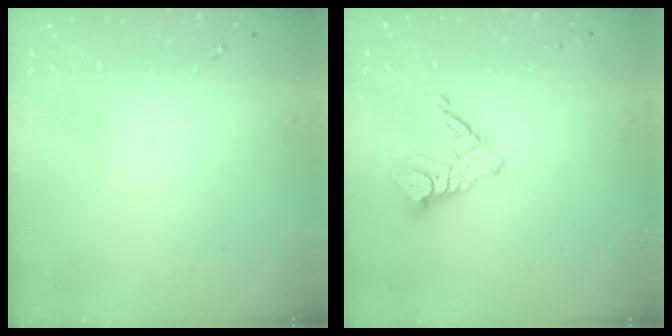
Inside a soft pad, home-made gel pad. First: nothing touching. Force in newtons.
{"total": 9.7, "press": 9.7, "slide": 1.1}